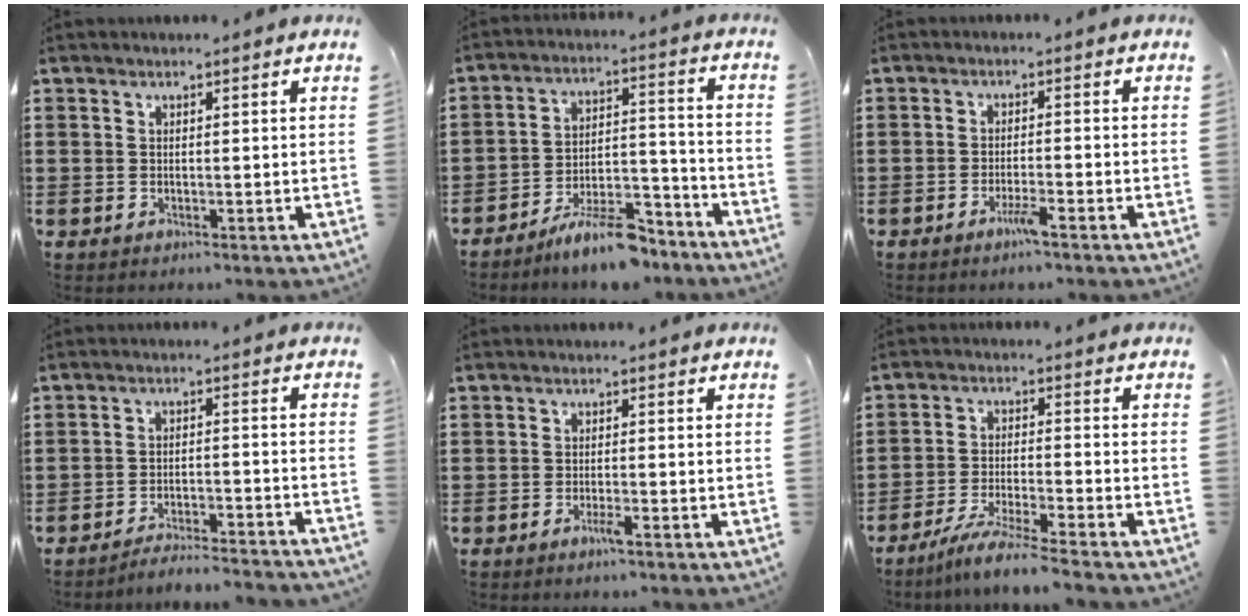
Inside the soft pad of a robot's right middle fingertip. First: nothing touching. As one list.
[{"total": 9.2, "force": [-8.0, 1.8, 4.3], "torque": [-0.065, 0.025, -0.145]}, {"total": 2.8, "force": [-1.9, 0.1, 2.1], "torque": [-0.041, -0.003, -0.037]}, {"total": 3.9, "force": [-3.8, -0.2, 0.7], "torque": [-0.014, -0.001, -0.078]}, {"total": 2.0, "force": [-1.3, 0.2, 1.5], "torque": [-0.026, -0.002, -0.022]}, {"total": 6.1, "force": [-5.4, -0.6, 2.7], "torque": [-0.055, -0.019, -0.102]}]